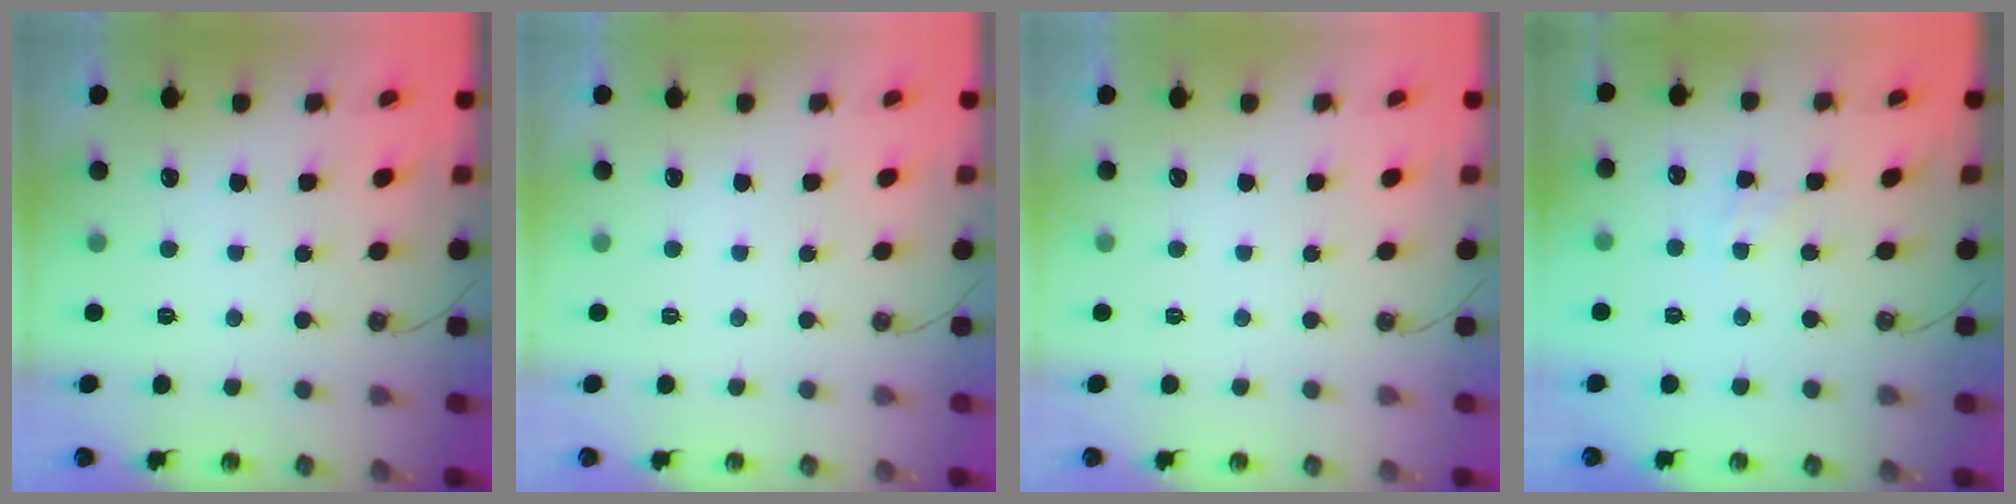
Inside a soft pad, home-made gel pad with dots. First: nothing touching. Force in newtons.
{"total": 0.0}
{"total": 0.0}
{"total": 1.3, "press": 1.3, "slide": 0.3}